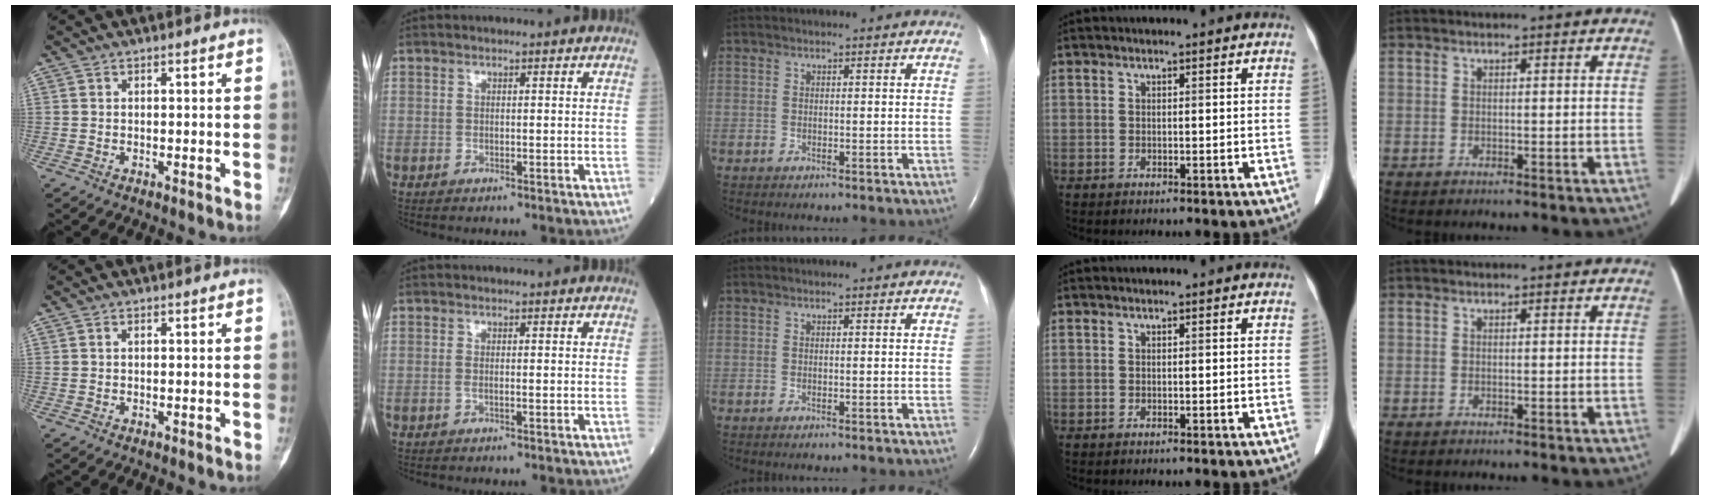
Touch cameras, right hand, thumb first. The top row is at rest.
{"thumb": {"total": 0.5, "force": [0.2, 0.3, 0.4], "torque": [-0.009, 0.004, 0.006]}, "index": {"total": 0.9, "force": [-0.2, 0.2, 0.8], "torque": [-0.017, 0.001, -0.006]}}